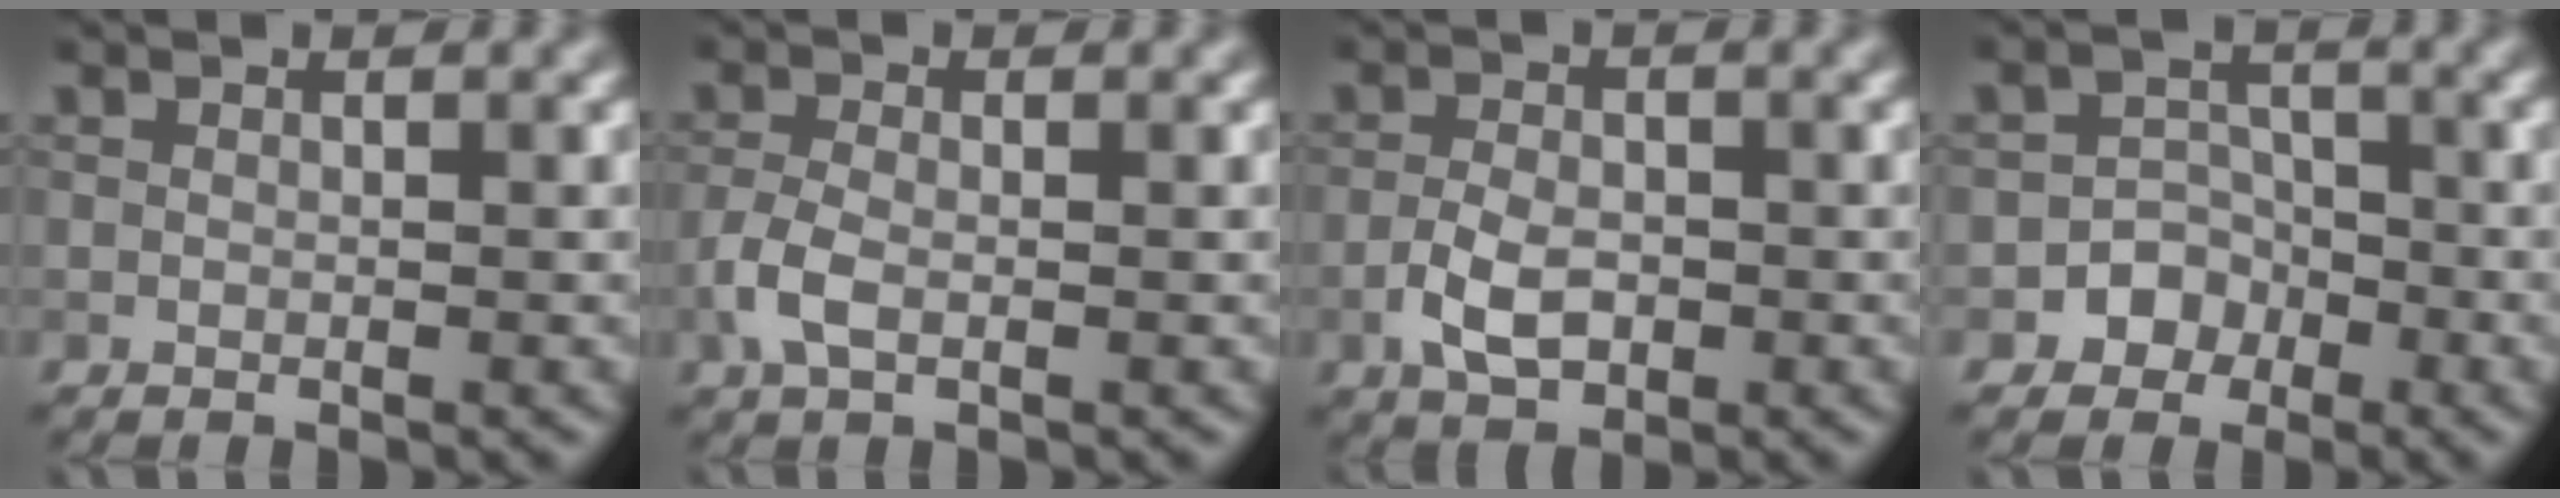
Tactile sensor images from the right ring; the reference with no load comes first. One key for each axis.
{"total": 2.5, "fx": -0.9, "fy": 1.3, "fz": 2.0, "tx": -0.049, "ty": -0.001, "tz": -0.023}
{"total": 3.4, "fx": -1.2, "fy": 2.0, "fz": 2.5, "tx": -0.051, "ty": -0.002, "tz": -0.026}
{"total": 3.5, "fx": -1.9, "fy": 3.0, "fz": 0.3, "tx": 0.035, "ty": 0.011, "tz": -0.044}